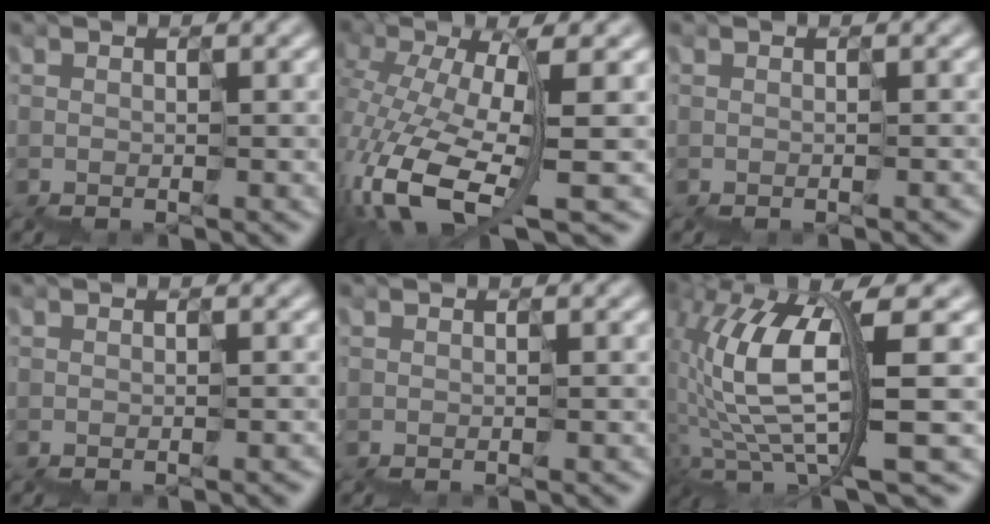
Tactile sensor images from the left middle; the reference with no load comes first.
{"total": 7.7, "force": [-3.2, 2.3, 6.6], "torque": [-0.170, 0.000, -0.058]}
{"total": 0.9, "force": [-0.8, 0.1, 0.5], "torque": [0.000, -0.006, -0.004]}
{"total": 1.4, "force": [-1.0, 0.3, 0.9], "torque": [0.000, -0.006, -0.005]}
{"total": 0.6, "force": [-0.5, 0.0, 0.3], "torque": [-0.001, -0.004, -0.003]}
{"total": 6.9, "force": [1.9, 1.6, 6.5], "torque": [-0.148, 0.003, 0.037]}